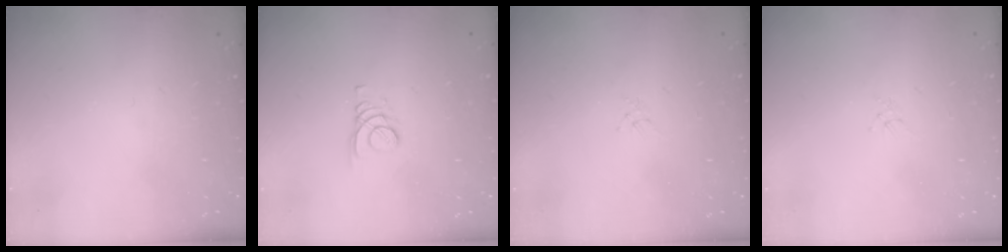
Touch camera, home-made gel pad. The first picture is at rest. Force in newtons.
{"total": 2.1, "press": 2.1, "slide": 0.1}
{"total": 1.3, "press": 1.2, "slide": 0.3}
{"total": 1.3, "press": 1.2, "slide": 0.3}